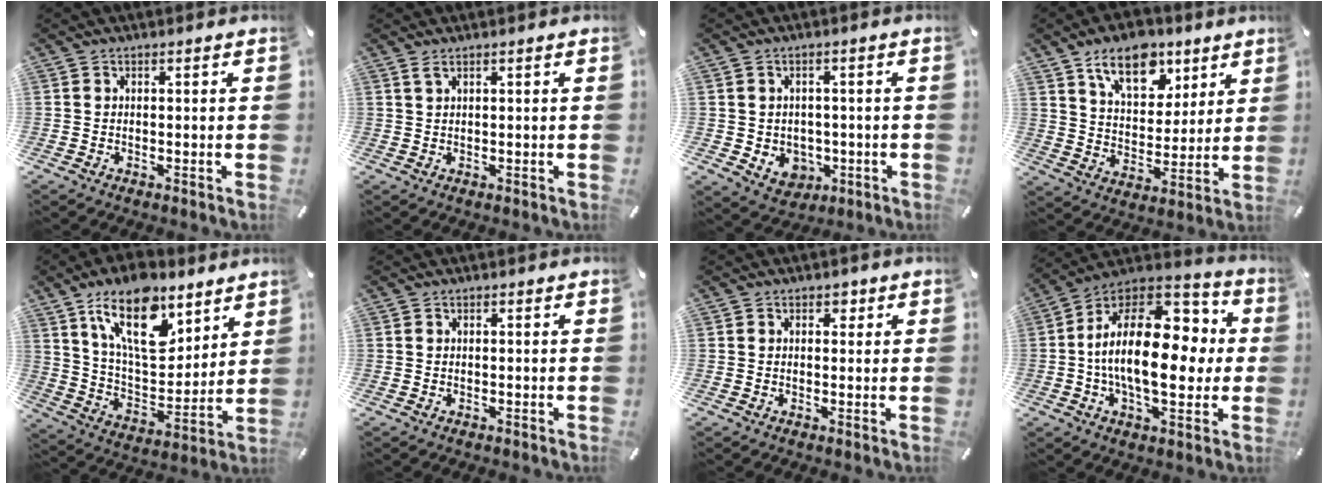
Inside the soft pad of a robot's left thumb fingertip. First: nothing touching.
{"total": 1.5, "force": [0.8, 0.3, 1.2], "torque": [-0.024, 0.003, 0.014]}
{"total": 5.3, "force": [-0.5, 5.0, 1.7], "torque": [-0.019, 0.000, -0.009]}
{"total": 14.2, "force": [8.7, 8.6, 7.1], "torque": [-0.108, -0.038, 0.154]}
{"total": 19.4, "force": [11.9, 10.0, 11.6], "torque": [-0.209, -0.053, 0.208]}
{"total": 0.0}
{"total": 1.6, "force": [0.7, 1.4, 0.6], "torque": [0.002, 0.000, 0.007]}
{"total": 24.2, "force": [0.8, 13.8, 19.9], "torque": [-0.338, -0.007, 0.012]}